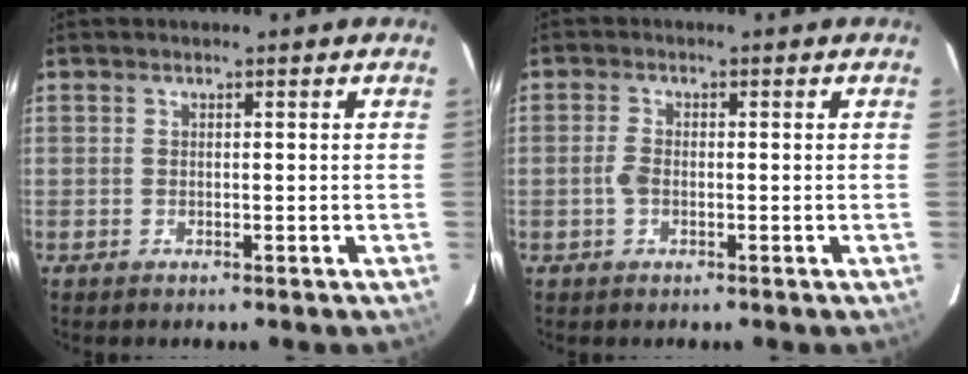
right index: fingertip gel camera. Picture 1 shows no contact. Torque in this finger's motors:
{"motor_torque": [0.34, -0.01, 0.17, 0.05]}